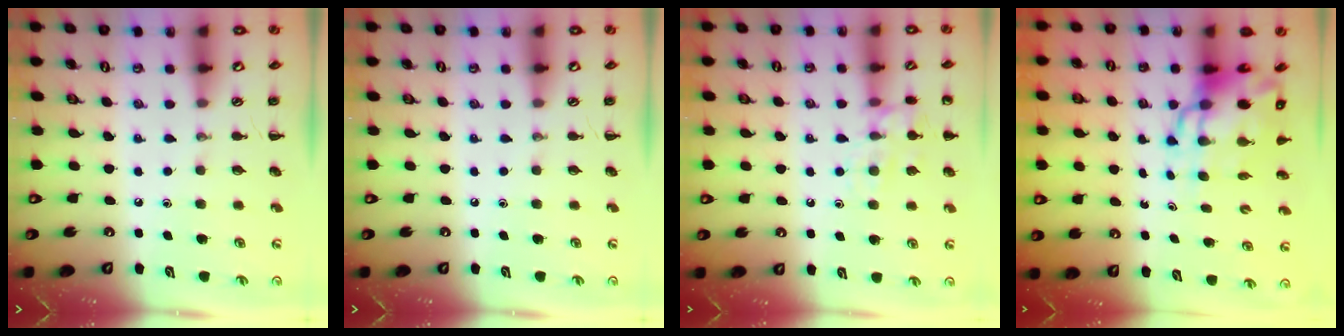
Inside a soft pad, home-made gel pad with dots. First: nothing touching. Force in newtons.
{"total": 0.0}
{"total": 10.9, "press": 10.9, "slide": 0.8}
{"total": 10.8, "press": 10.4, "slide": 2.8}